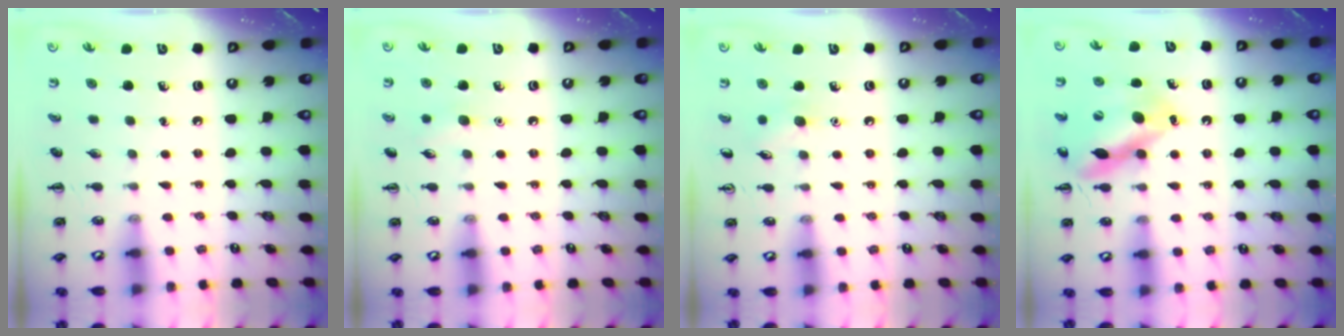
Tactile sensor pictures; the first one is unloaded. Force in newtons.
{"total": 5.2, "press": 5.0, "slide": 1.2}
{"total": 4.8, "press": 4.5, "slide": 1.5}
{"total": 13.3, "press": 12.9, "slide": 3.2}